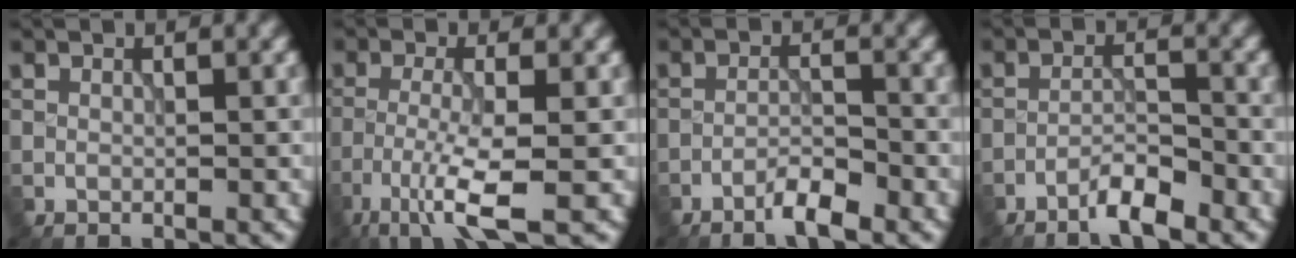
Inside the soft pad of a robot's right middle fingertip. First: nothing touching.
{"total": 5.5, "force": [-3.0, 0.8, 4.6], "torque": [-0.094, -0.006, -0.066]}
{"total": 2.7, "force": [-2.0, 0.4, 1.7], "torque": [-0.031, 0.006, -0.041]}
{"total": 3.0, "force": [-2.4, 0.5, 1.9], "torque": [-0.032, 0.008, -0.047]}